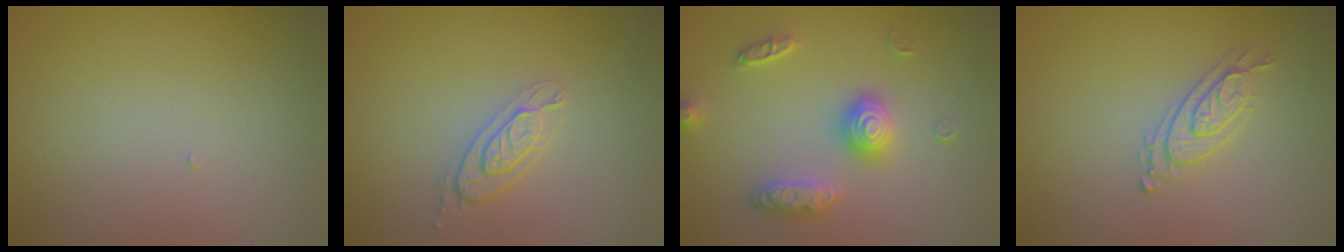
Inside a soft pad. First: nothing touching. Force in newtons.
{"total": 2.0, "press": 1.9, "slide": 0.6}
{"total": 3.0, "press": 2.9, "slide": 0.7}
{"total": 2.3, "press": 2.1, "slide": 0.9}